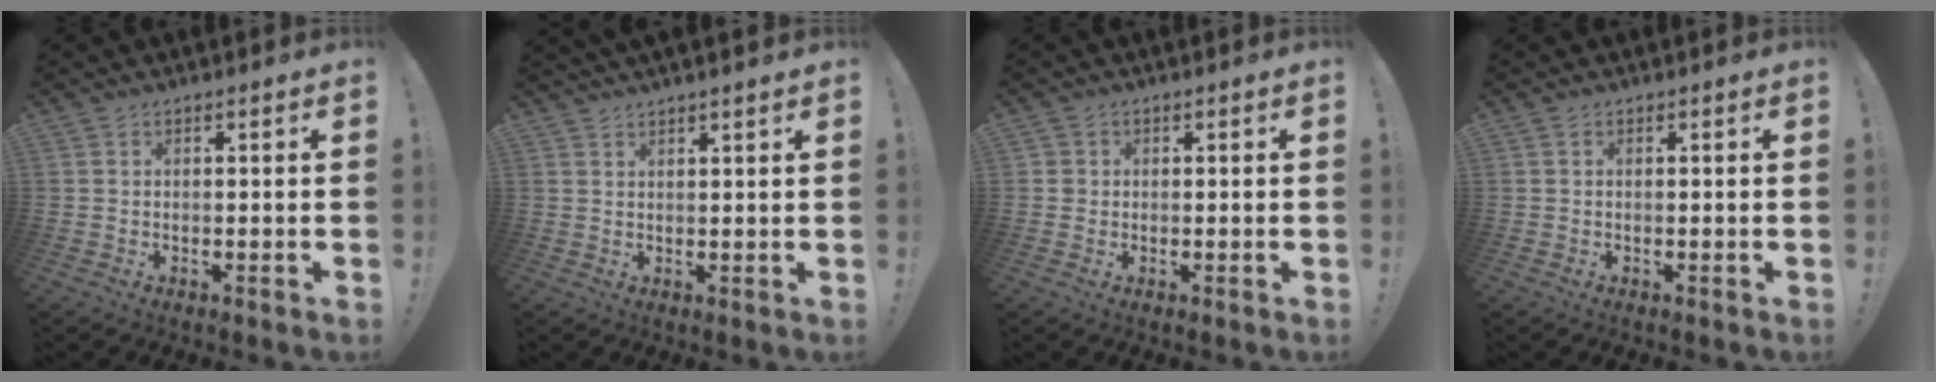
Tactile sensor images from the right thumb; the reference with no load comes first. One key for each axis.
{"total": 2.3, "fx": 2.1, "fy": -0.3, "fz": 0.9, "tx": -0.012, "ty": -0.013, "tz": 0.036}
{"total": 1.6, "fx": 0.0, "fy": 1.6, "fz": 0.4, "tx": -0.010, "ty": 0.005, "tz": 0.002}
{"total": 0.0}